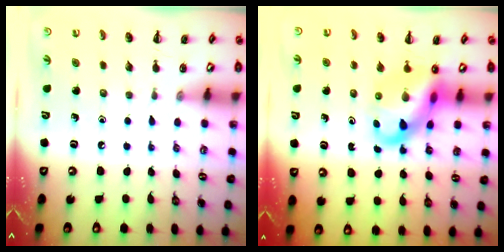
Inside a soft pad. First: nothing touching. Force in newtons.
{"total": 11.7, "press": 11.3, "slide": 3.2}